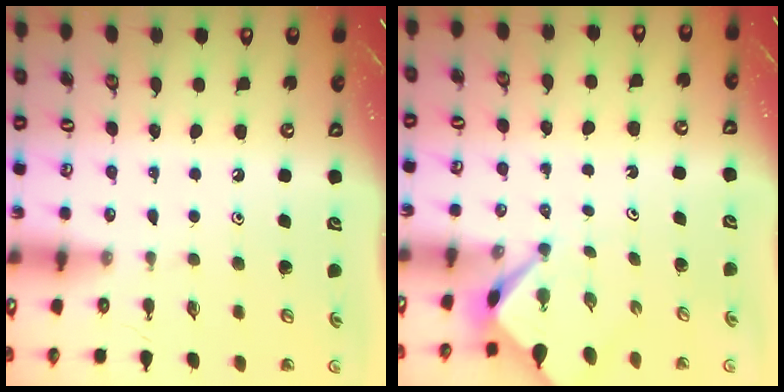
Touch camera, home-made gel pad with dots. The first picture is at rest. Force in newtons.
{"total": 3.0, "press": 3.0, "slide": 0.3}